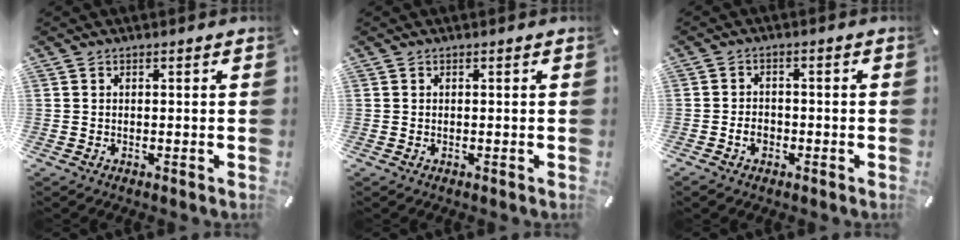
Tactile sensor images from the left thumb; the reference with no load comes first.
{"total": 0.0}
{"total": 3.7, "force": [-1.5, 2.7, 2.1], "torque": [-0.045, 0.004, -0.028]}